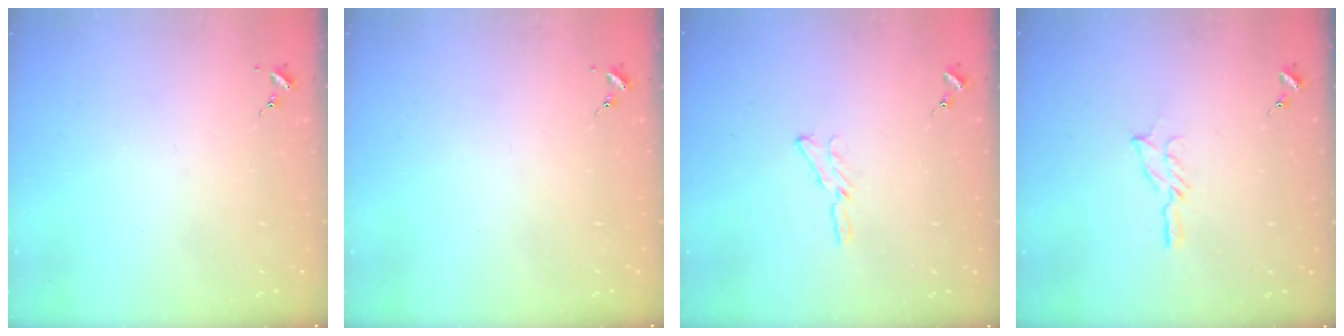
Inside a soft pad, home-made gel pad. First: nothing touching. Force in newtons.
{"total": 0.0}
{"total": 4.4, "press": 4.4, "slide": 0.5}
{"total": 5.0, "press": 5.0, "slide": 0.5}